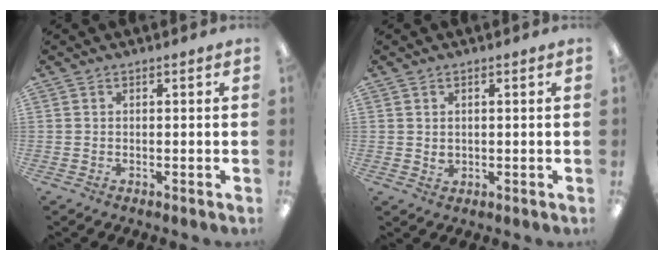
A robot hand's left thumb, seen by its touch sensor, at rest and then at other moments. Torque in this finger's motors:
{"motor_torque": [-0.02, 0.00, 0.09, -0.21, 0.00]}